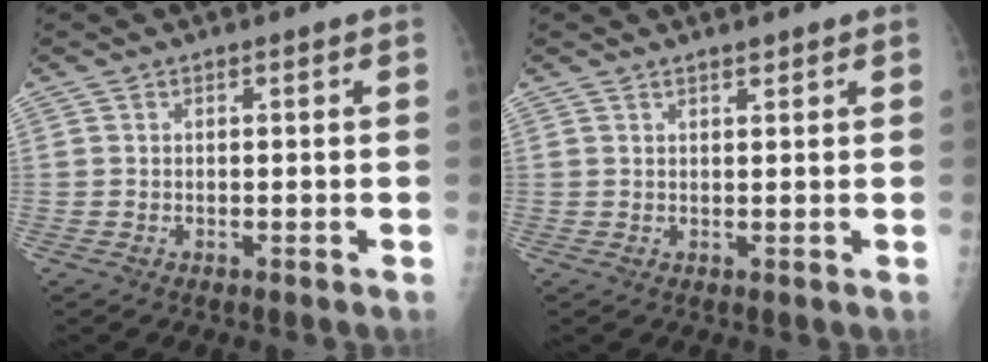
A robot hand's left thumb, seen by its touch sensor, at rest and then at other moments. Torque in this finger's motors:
{"motor_torque": [-0.11, -0.07, -0.22, -0.27, 0.00]}